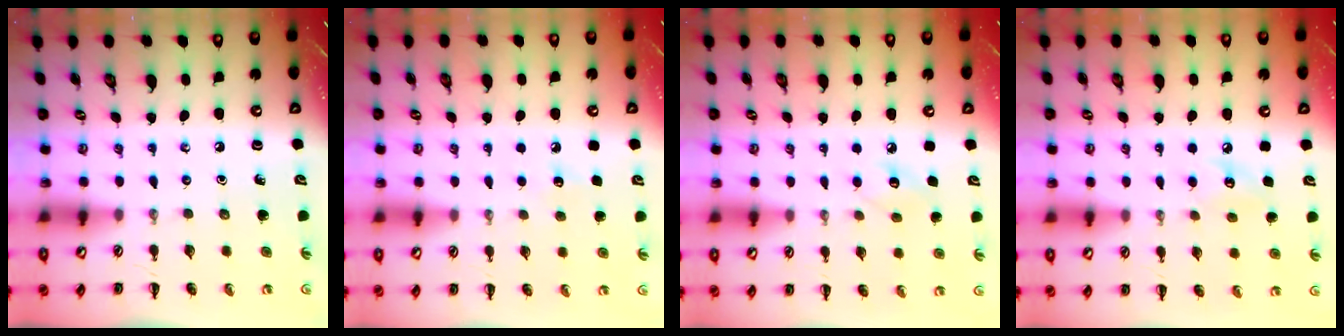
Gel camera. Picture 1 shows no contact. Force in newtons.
{"total": 4.8, "press": 4.6, "slide": 1.2}
{"total": 7.5, "press": 7.3, "slide": 1.5}
{"total": 5.7, "press": 5.7, "slide": 0.8}